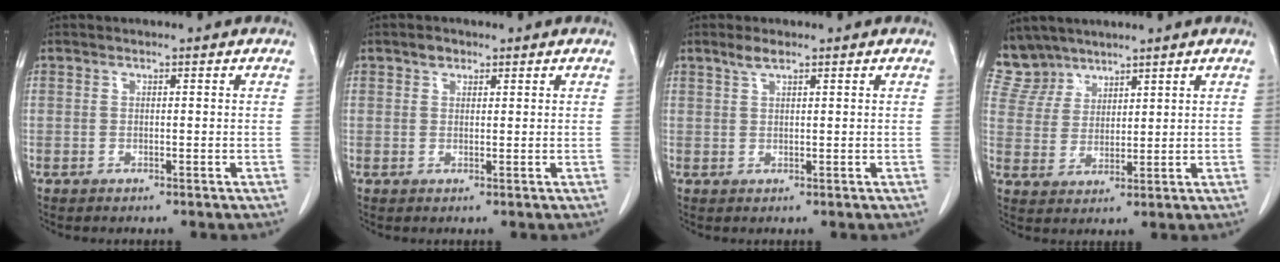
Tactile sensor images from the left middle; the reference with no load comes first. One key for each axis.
{"total": 1.5, "fx": 1.0, "fy": 1.0, "fz": 0.5, "tx": -0.008, "ty": 0.002, "tz": 0.015}
{"total": 1.9, "fx": 1.5, "fy": 0.3, "fz": 1.2, "tx": -0.029, "ty": 0.004, "tz": 0.031}
{"total": 5.8, "fx": 5.2, "fy": 2.4, "fz": -0.4, "tx": 0.005, "ty": 0.003, "tz": 0.116}